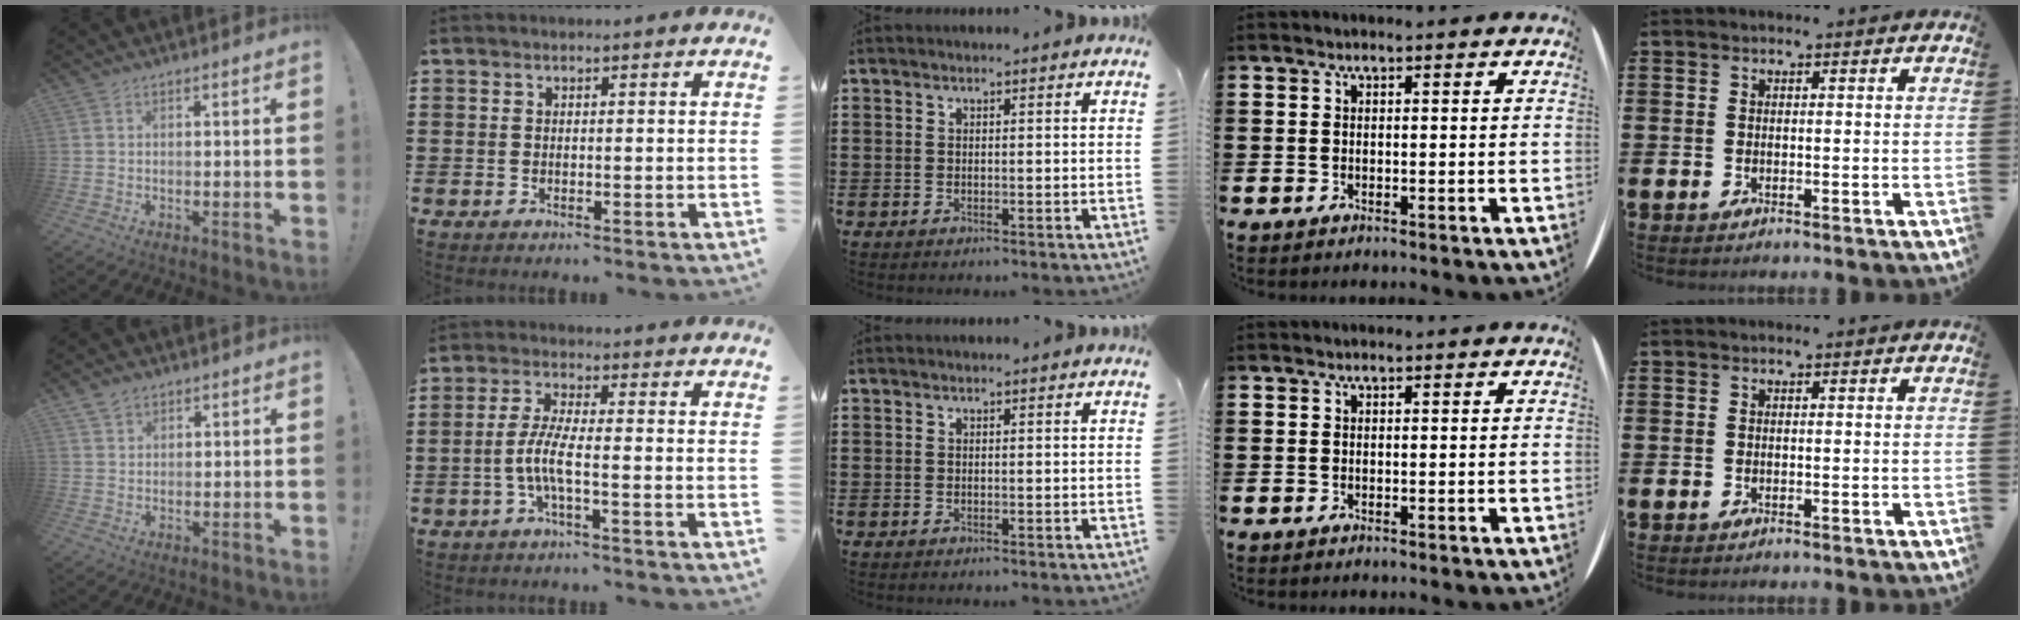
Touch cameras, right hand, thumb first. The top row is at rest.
{"thumb": {"total": 2.7, "force": [2.0, 1.6, 0.7], "torque": [-0.005, -0.010, 0.036]}, "index": {"total": 5.3, "force": [-1.9, 0.7, 4.8], "torque": [-0.120, -0.012, -0.048]}}